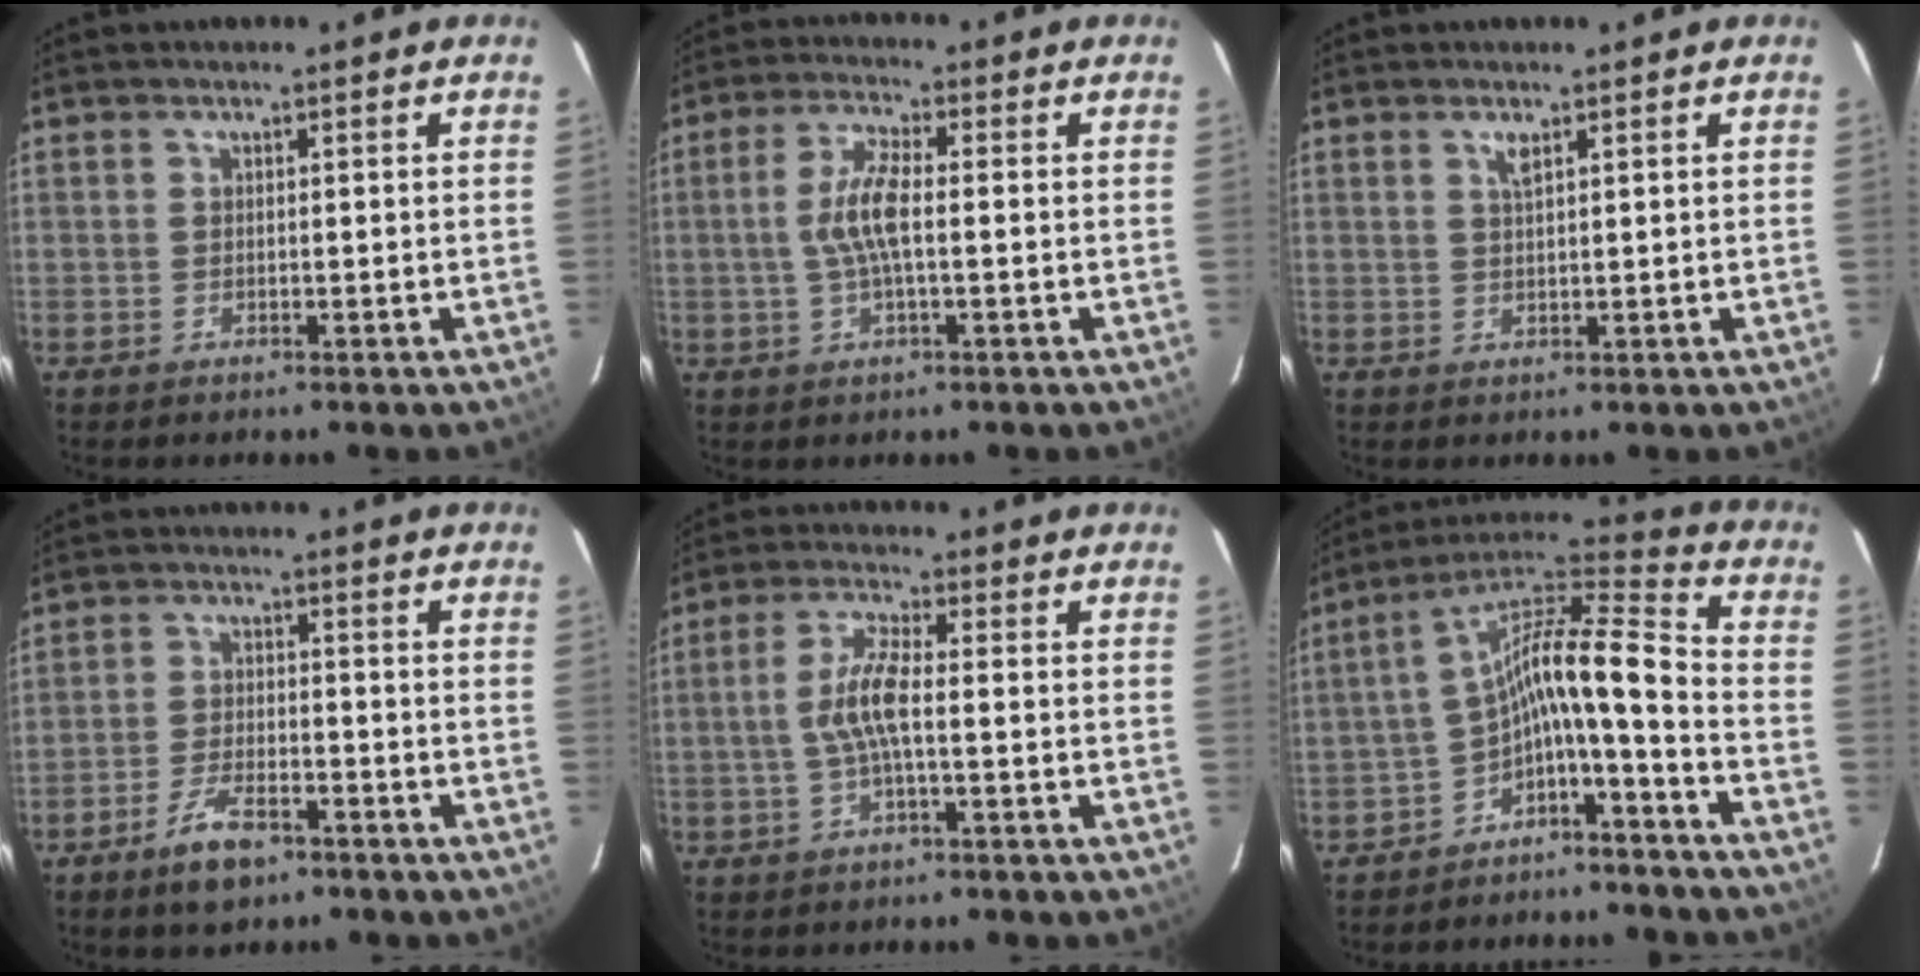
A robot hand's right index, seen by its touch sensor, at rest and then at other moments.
{"total": 7.1, "force": [-0.2, 1.8, 6.8], "torque": [-0.136, 0.006, -0.004]}
{"total": 1.6, "force": [0.9, 0.4, 1.2], "torque": [-0.023, 0.001, 0.016]}
{"total": 7.1, "force": [-4.8, 2.8, 4.5], "torque": [-0.104, -0.005, -0.085]}
{"total": 6.7, "force": [-0.8, 1.2, 6.5], "torque": [-0.133, 0.006, -0.016]}
{"total": 12.1, "force": [-5.4, 1.8, 10.6], "torque": [-0.199, 0.024, -0.101]}